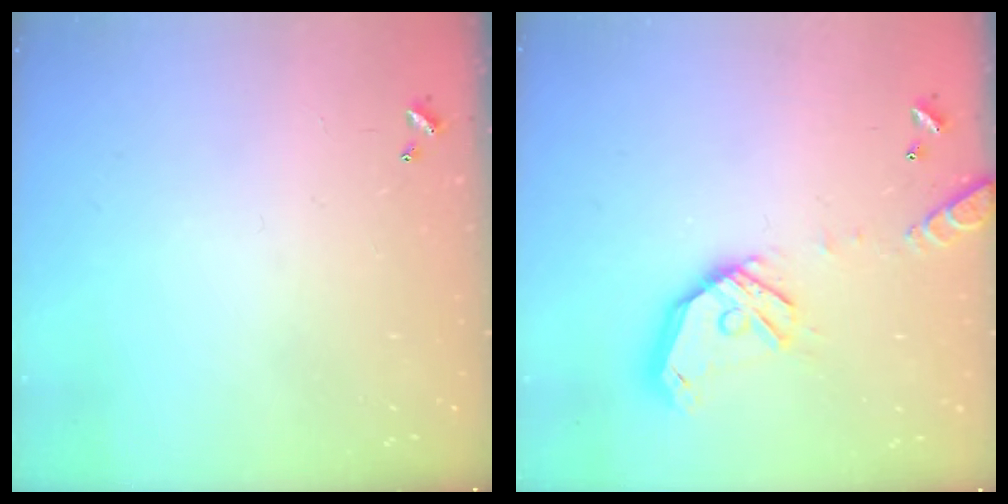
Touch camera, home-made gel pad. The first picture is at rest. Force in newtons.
{"total": 16.2, "press": 16.0, "slide": 2.7}